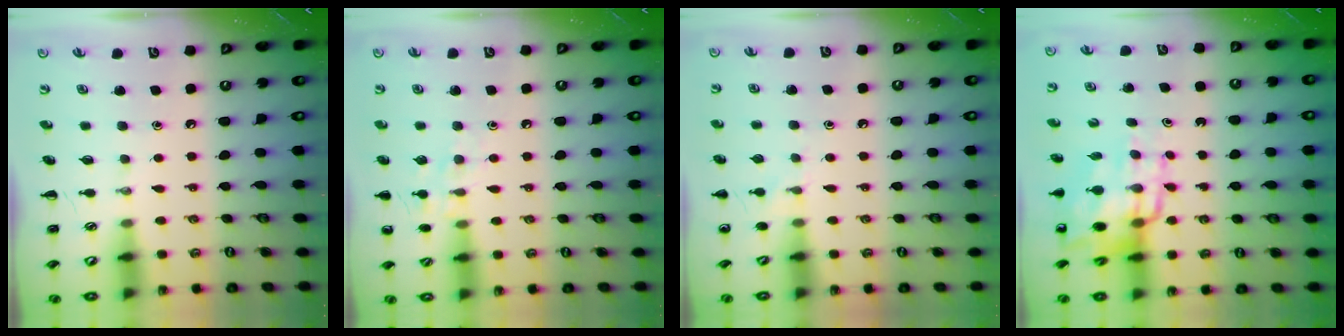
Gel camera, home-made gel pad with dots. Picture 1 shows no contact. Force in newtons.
{"total": 7.6, "press": 7.4, "slide": 1.7}
{"total": 4.6, "press": 4.3, "slide": 1.5}
{"total": 13.5, "press": 13.1, "slide": 3.4}